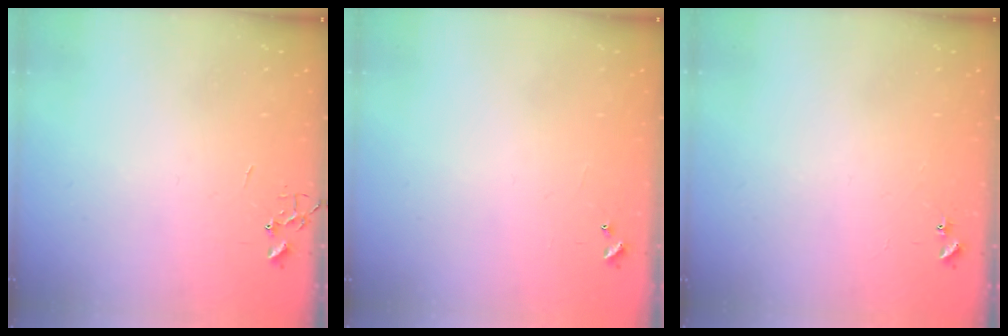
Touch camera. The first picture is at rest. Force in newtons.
{"total": 3.7, "press": 3.6, "slide": 0.4}
{"total": 4.3, "press": 4.2, "slide": 0.6}